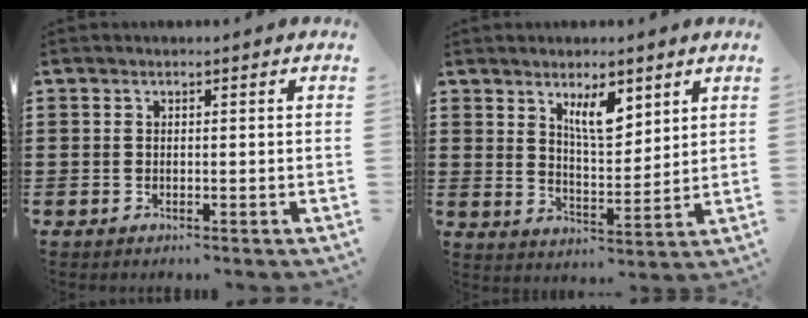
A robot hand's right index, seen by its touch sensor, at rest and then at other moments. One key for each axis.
{"total": 6.5, "fx": 3.9, "fy": 2.4, "fz": 4.6, "tx": -0.076, "ty": -0.011, "tz": 0.063}